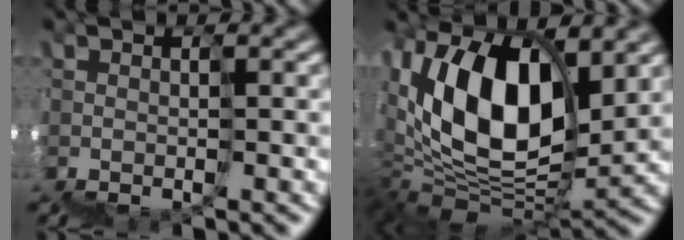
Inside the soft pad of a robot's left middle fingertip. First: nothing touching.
{"total": 9.1, "force": [5.9, 3.9, 5.7], "torque": [-0.098, 0.042, 0.086]}